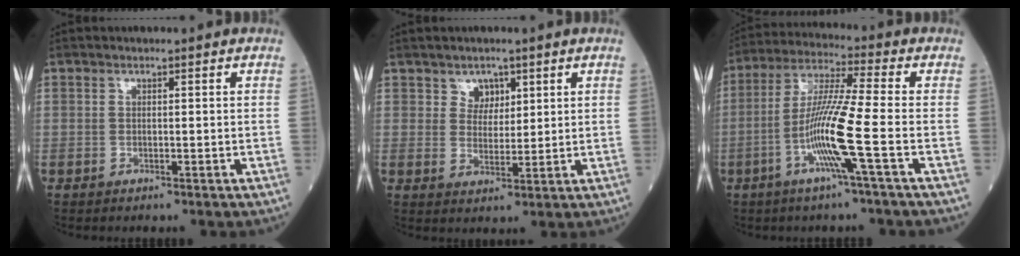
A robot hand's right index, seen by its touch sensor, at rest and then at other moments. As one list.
[{"total": 3.8, "force": [2.0, 2.9, 1.3], "torque": [-0.022, 0.006, 0.038]}, {"total": 11.9, "force": [-3.8, -0.8, 11.2], "torque": [-0.228, -0.005, -0.080]}]